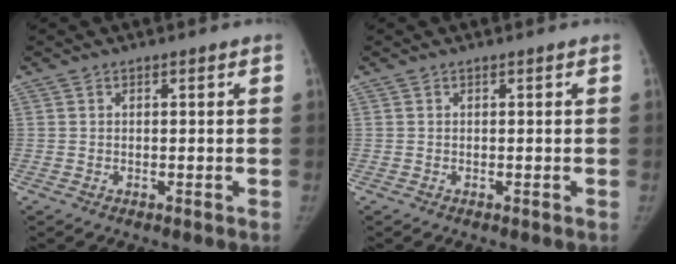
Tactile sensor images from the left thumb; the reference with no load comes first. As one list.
[{"total": 0.0}]